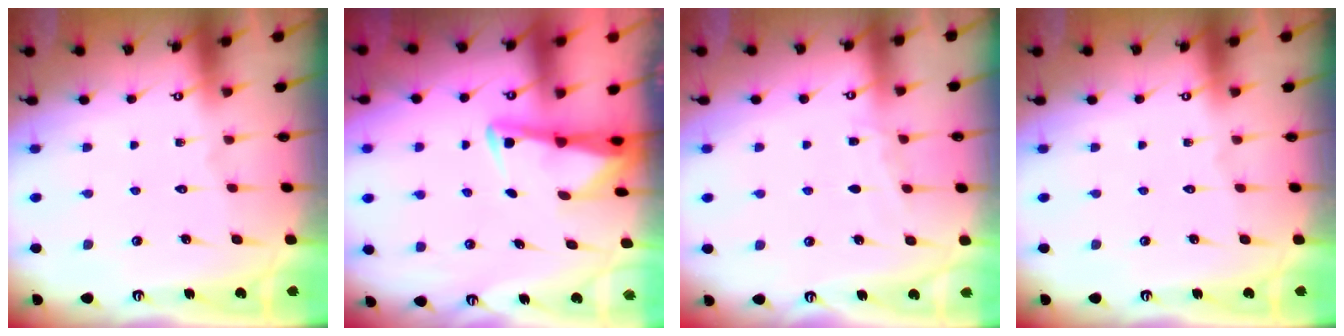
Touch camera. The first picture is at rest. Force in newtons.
{"total": 3.0, "press": 3.0, "slide": 0.3}
{"total": 3.7, "press": 3.6, "slide": 0.4}
{"total": 0.0}